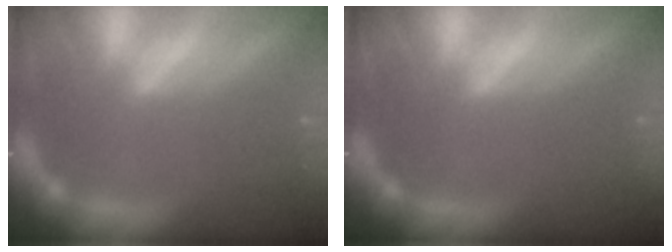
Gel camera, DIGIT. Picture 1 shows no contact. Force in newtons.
{"total": 0.0}